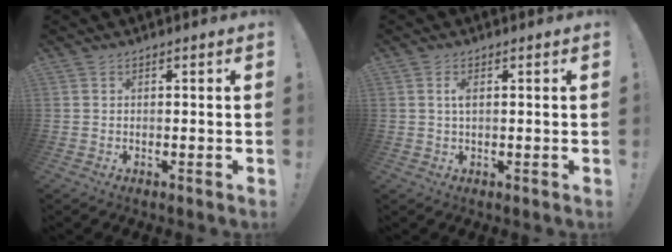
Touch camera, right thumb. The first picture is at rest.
{"total": 2.0, "force": [0.3, 0.7, 1.9], "torque": [-0.033, 0.002, 0.001]}